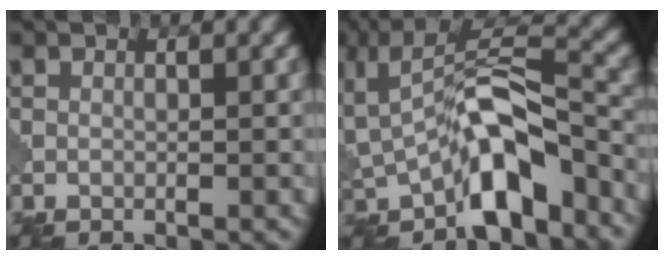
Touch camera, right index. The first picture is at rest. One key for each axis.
{"total": 8.0, "fx": -3.5, "fy": 3.6, "fz": 6.3, "tx": -0.084, "ty": 0.015, "tz": -0.072}